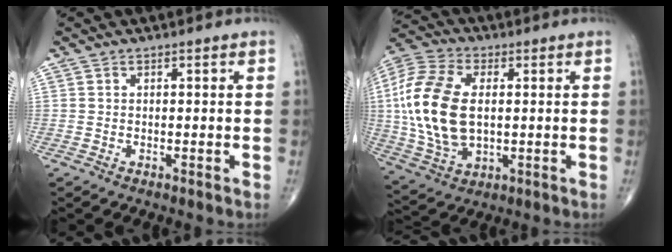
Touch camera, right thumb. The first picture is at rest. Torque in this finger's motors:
{"motor_torque": [-0.52, 1.34, 1.15, 0.57, 0.56]}